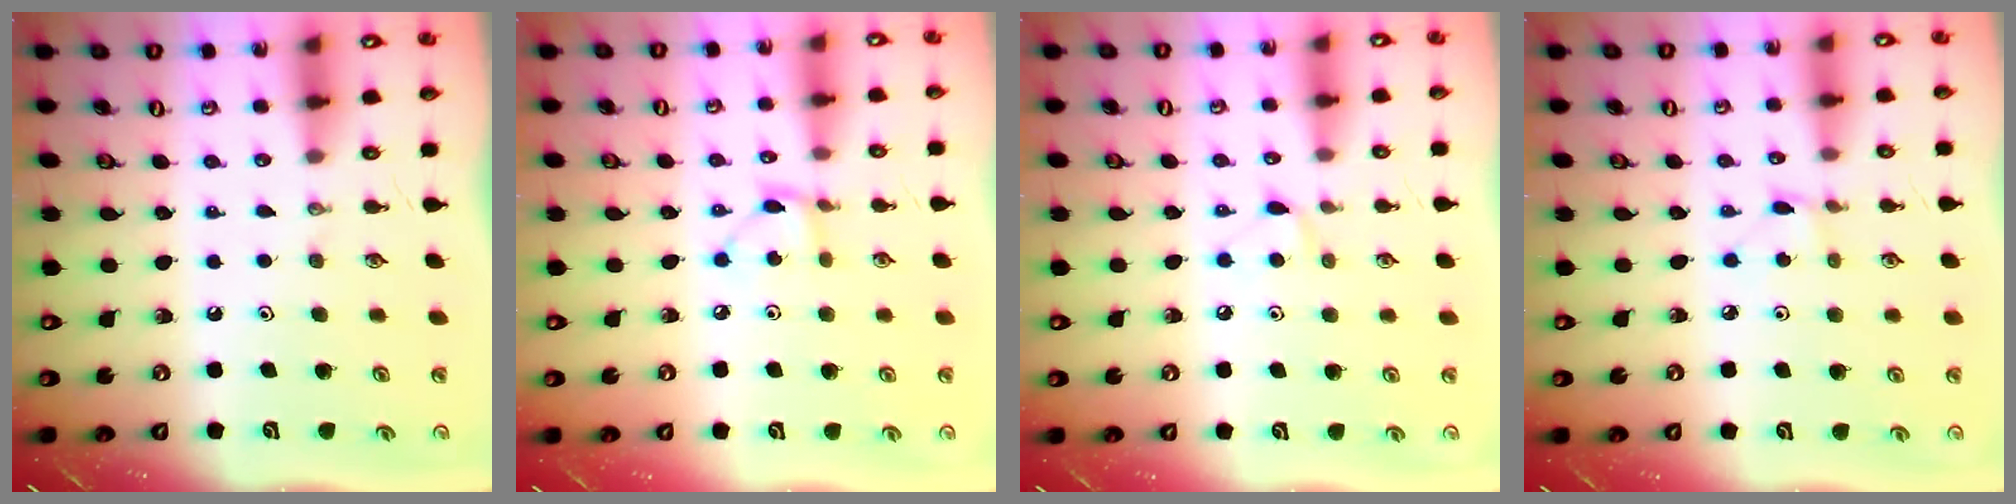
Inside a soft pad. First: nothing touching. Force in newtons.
{"total": 4.6, "press": 4.6, "slide": 0.1}
{"total": 5.4, "press": 5.4, "slide": 0.7}
{"total": 1.4, "press": 1.4, "slide": 0.2}